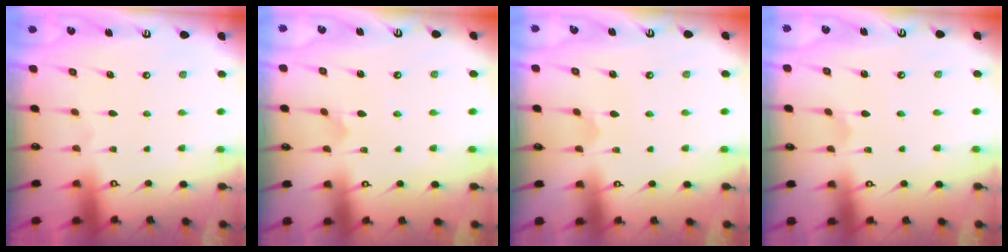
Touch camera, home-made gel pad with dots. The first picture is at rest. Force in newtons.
{"total": 4.6, "press": 4.5, "slide": 0.3}
{"total": 2.3, "press": 2.3, "slide": 0.2}
{"total": 0.7, "press": 0.7, "slide": 0.1}